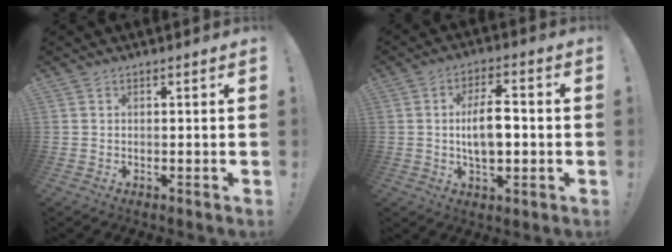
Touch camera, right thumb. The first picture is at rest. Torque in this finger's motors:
{"motor_torque": [0.23, -0.23, 0.44, 0.36, 0.07]}